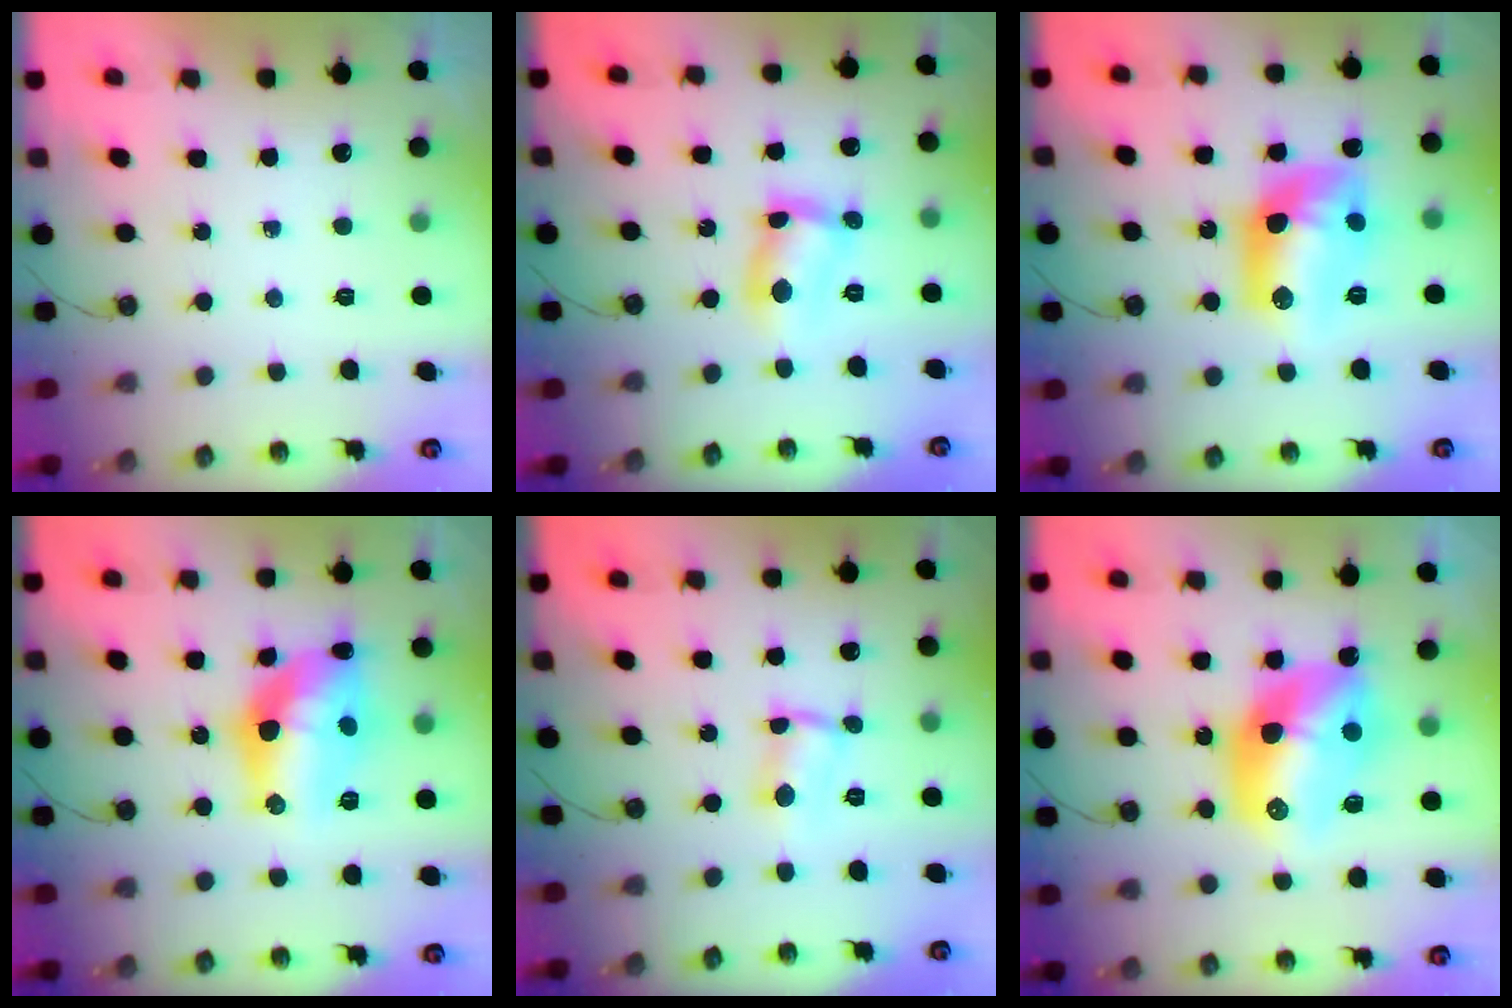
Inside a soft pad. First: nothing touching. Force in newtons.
{"total": 9.4, "press": 9.3, "slide": 0.6}
{"total": 13.1, "press": 13.1, "slide": 0.9}
{"total": 15.5, "press": 15.2, "slide": 2.8}
{"total": 2.9, "press": 1.4, "slide": 2.5}
{"total": 16.2, "press": 16.2, "slide": 1.5}